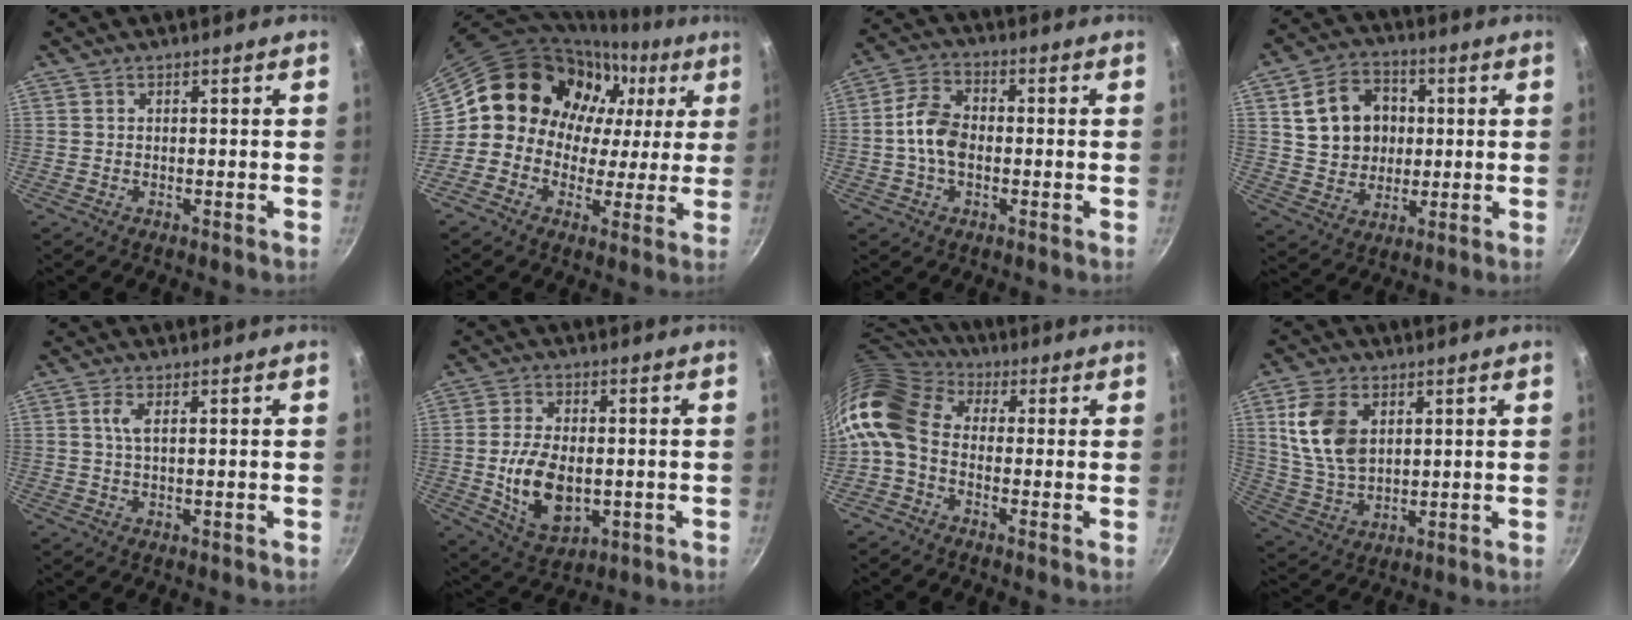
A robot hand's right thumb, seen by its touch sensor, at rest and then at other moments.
{"total": 14.5, "force": [3.4, 13.2, 5.1], "torque": [-0.039, 0.021, 0.033]}
{"total": 8.2, "force": [-0.8, 5.5, 6.0], "torque": [-0.105, 0.026, -0.024]}
{"total": 13.5, "force": [2.5, 11.1, 7.2], "torque": [-0.100, 0.010, 0.047]}
{"total": 2.6, "force": [0.7, 0.6, 2.4], "torque": [-0.055, 0.000, 0.015]}
{"total": 12.3, "force": [-1.3, 7.5, 9.6], "torque": [-0.165, -0.002, -0.011]}
{"total": 13.2, "force": [-1.0, 9.7, 8.9], "torque": [-0.176, 0.037, -0.044]}
{"total": 12.0, "force": [3.7, 7.8, 8.3], "torque": [-0.146, -0.021, 0.080]}